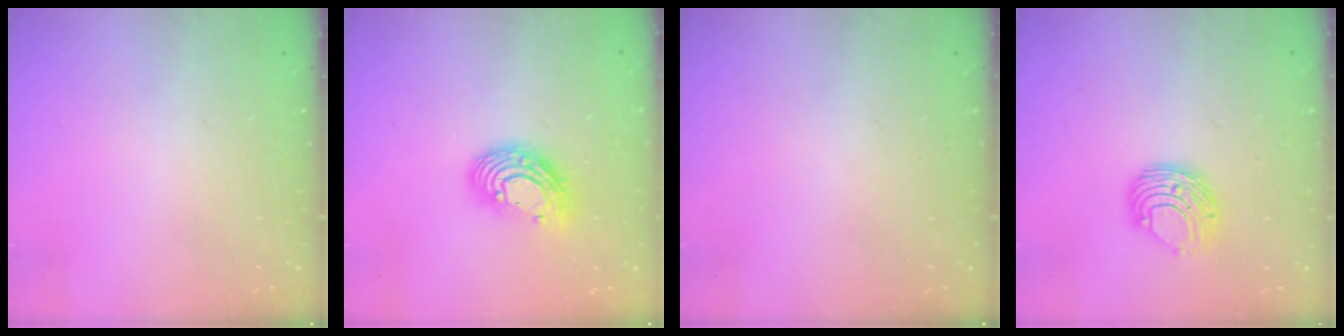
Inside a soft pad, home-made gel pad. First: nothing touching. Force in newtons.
{"total": 11.8, "press": 11.8, "slide": 0.8}
{"total": 0.0}
{"total": 8.7, "press": 8.6, "slide": 0.7}